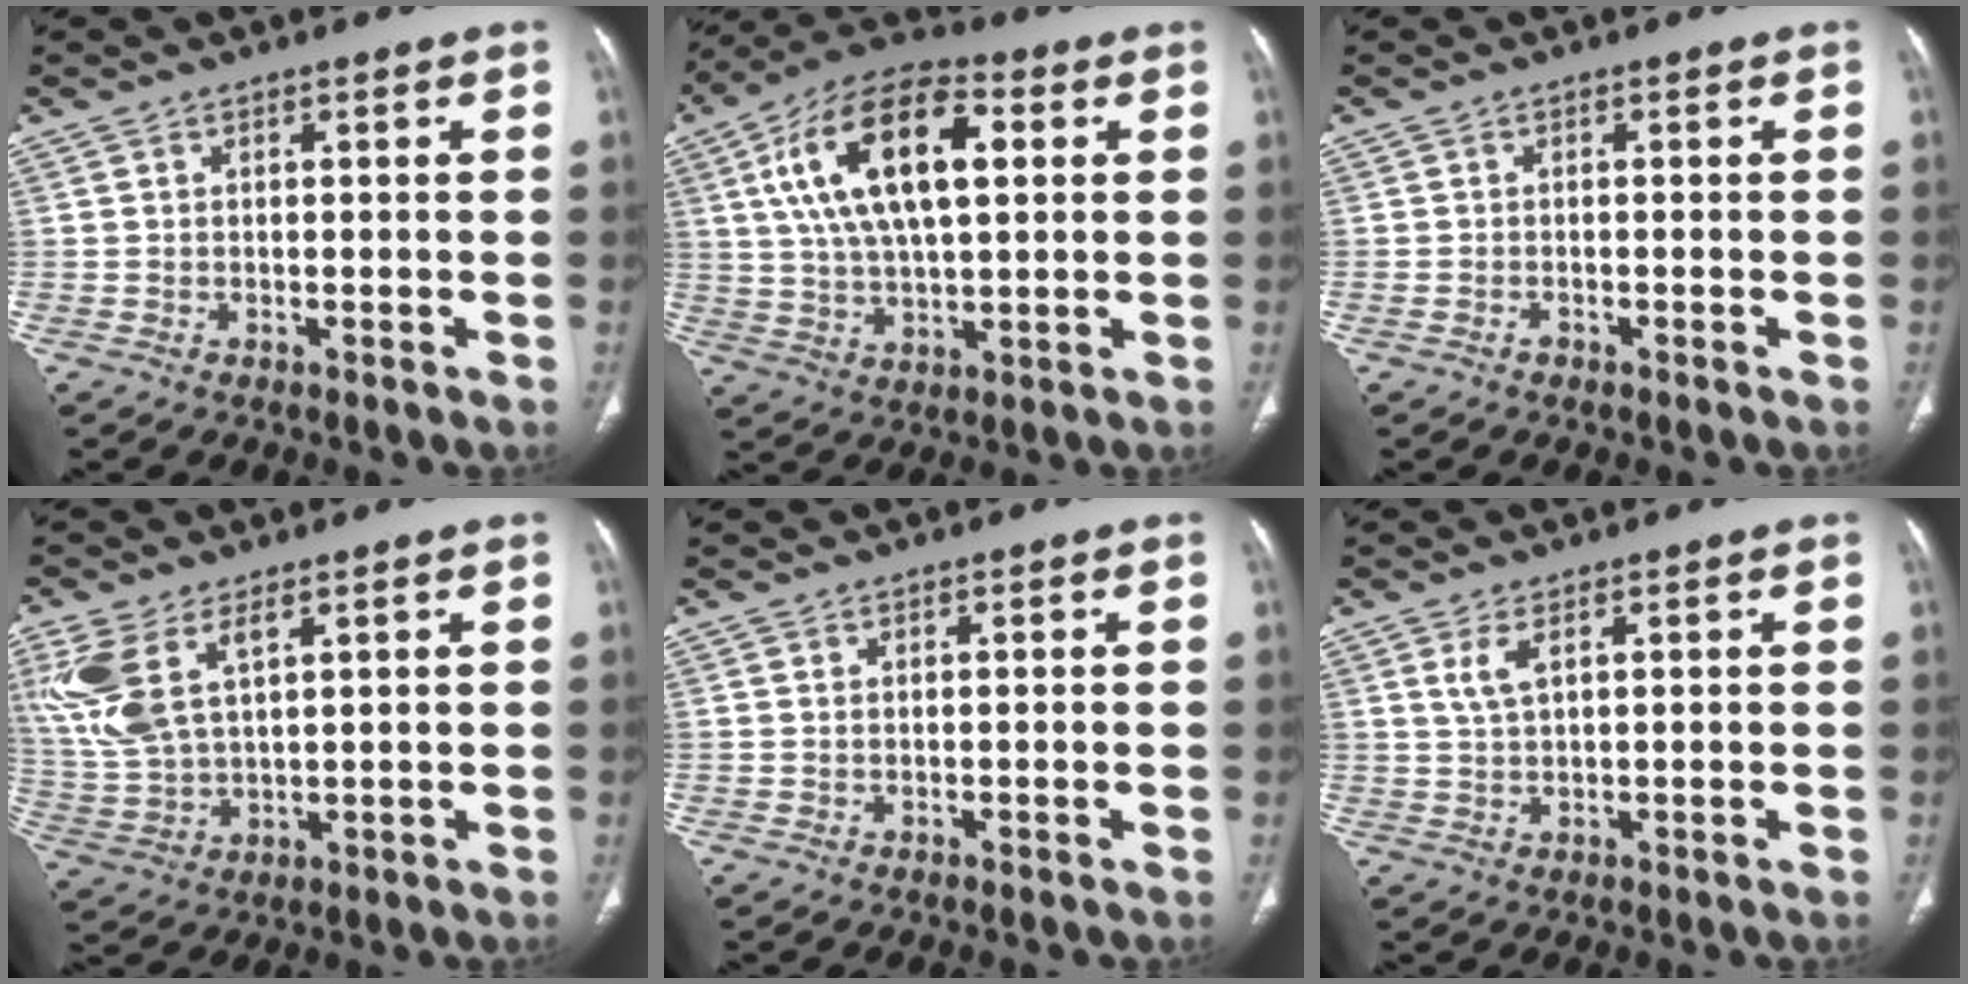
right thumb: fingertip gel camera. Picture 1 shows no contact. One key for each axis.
{"total": 19.3, "fx": 5.0, "fy": 9.2, "fz": 16.2, "tx": -0.284, "ty": 0.012, "tz": 0.082}
{"total": 0.7, "fx": -0.5, "fy": 0.4, "fz": 0.2, "tx": -0.008, "ty": 0.004, "tz": -0.009}
{"total": 11.8, "fx": 5.1, "fy": 5.7, "fz": 9.0, "tx": -0.218, "ty": -0.005, "tz": 0.117}
{"total": 0.0}
{"total": 3.1, "fx": 1.4, "fy": 1.2, "fz": 2.5, "tx": -0.058, "ty": -0.002, "tz": 0.037}